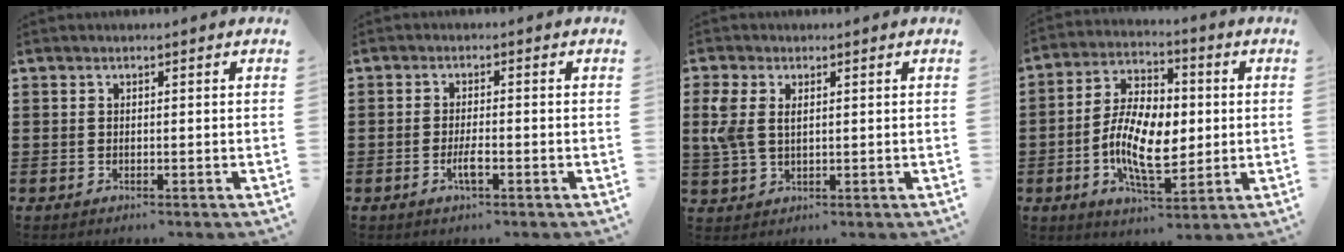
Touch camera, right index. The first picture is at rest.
{"total": 3.1, "force": [-1.2, 1.0, 2.6], "torque": [-0.052, -0.002, -0.024]}
{"total": 4.3, "force": [1.4, 2.6, 3.2], "torque": [-0.085, 0.004, 0.020]}
{"total": 11.2, "force": [-1.2, 5.8, 9.5], "torque": [-0.194, 0.003, -0.025]}